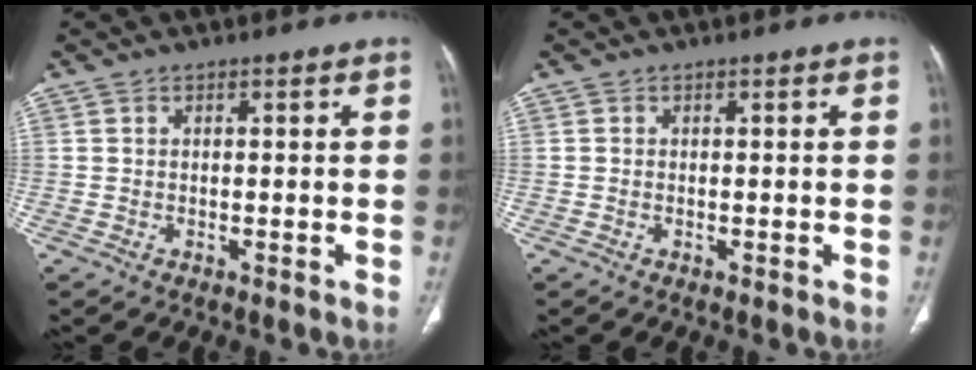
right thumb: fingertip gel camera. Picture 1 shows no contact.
{"total": 0.0}